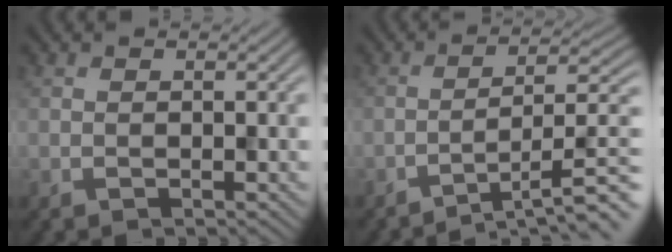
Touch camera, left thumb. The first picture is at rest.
{"total": 9.5, "force": [-6.8, 1.4, 6.5], "torque": [-0.092, 0.015, -0.094]}